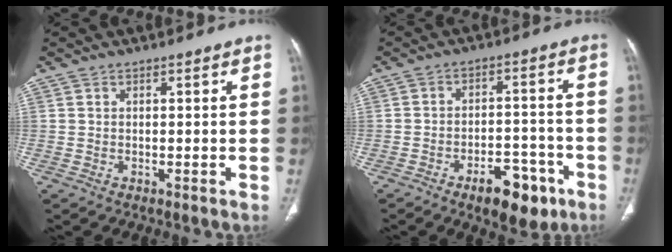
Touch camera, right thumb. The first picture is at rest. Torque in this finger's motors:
{"motor_torque": [1.17, 1.38, -0.09, 0.04, 0.25]}